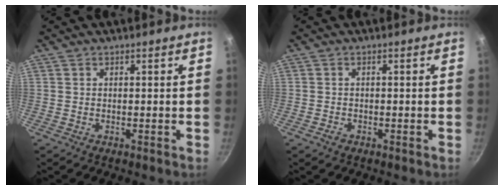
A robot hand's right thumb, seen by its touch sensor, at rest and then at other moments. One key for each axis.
{"total": 1.1, "fx": -0.7, "fy": 0.7, "fz": 0.5, "tx": -0.009, "ty": 0.005, "tz": -0.014}